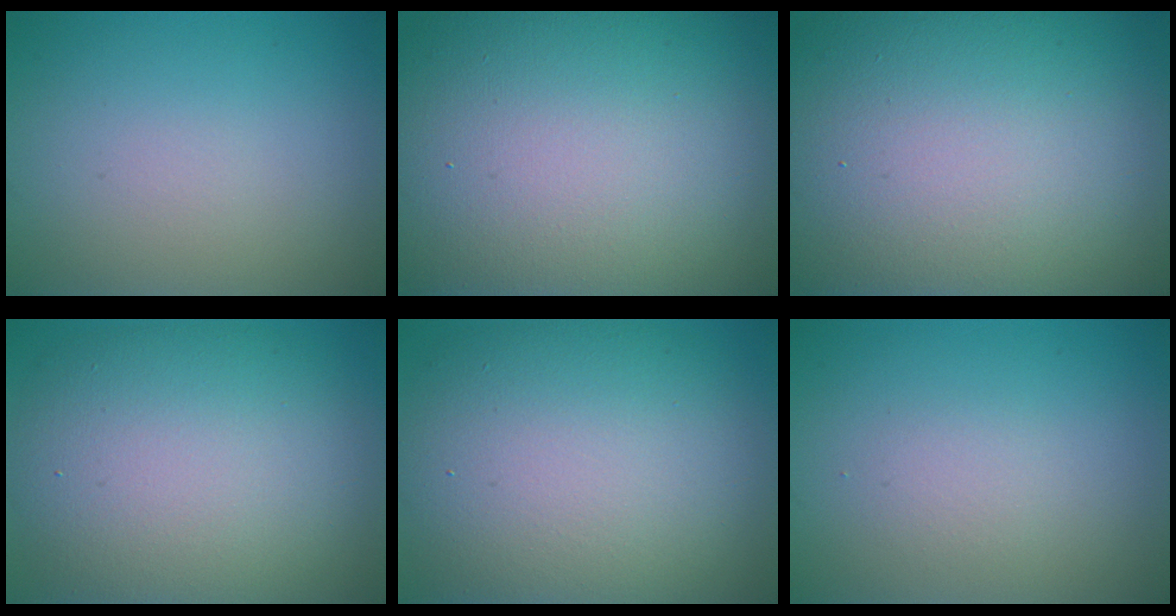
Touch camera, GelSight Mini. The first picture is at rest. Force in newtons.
{"total": 22.5, "press": 22.5, "slide": 1.0}
{"total": 22.6, "press": 22.6, "slide": 1.6}
{"total": 11.5, "press": 11.4, "slide": 0.7}
{"total": 13.3, "press": 13.3, "slide": 1.0}
{"total": 1.3, "press": 1.3, "slide": 0.0}